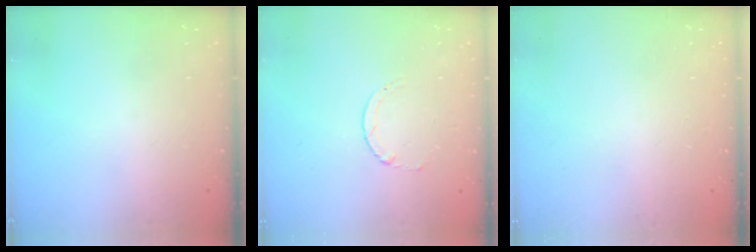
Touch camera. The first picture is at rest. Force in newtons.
{"total": 1.7, "press": 1.7, "slide": 0.2}
{"total": 2.6, "press": 2.6, "slide": 0.2}